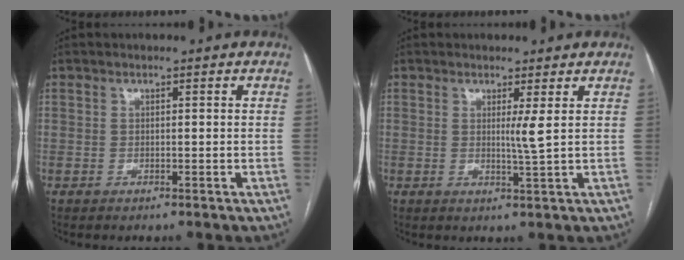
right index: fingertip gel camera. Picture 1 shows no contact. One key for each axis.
{"total": 2.3, "fx": 0.7, "fy": -0.6, "fz": 2.1, "tx": -0.038, "ty": -0.009, "tz": 0.014}